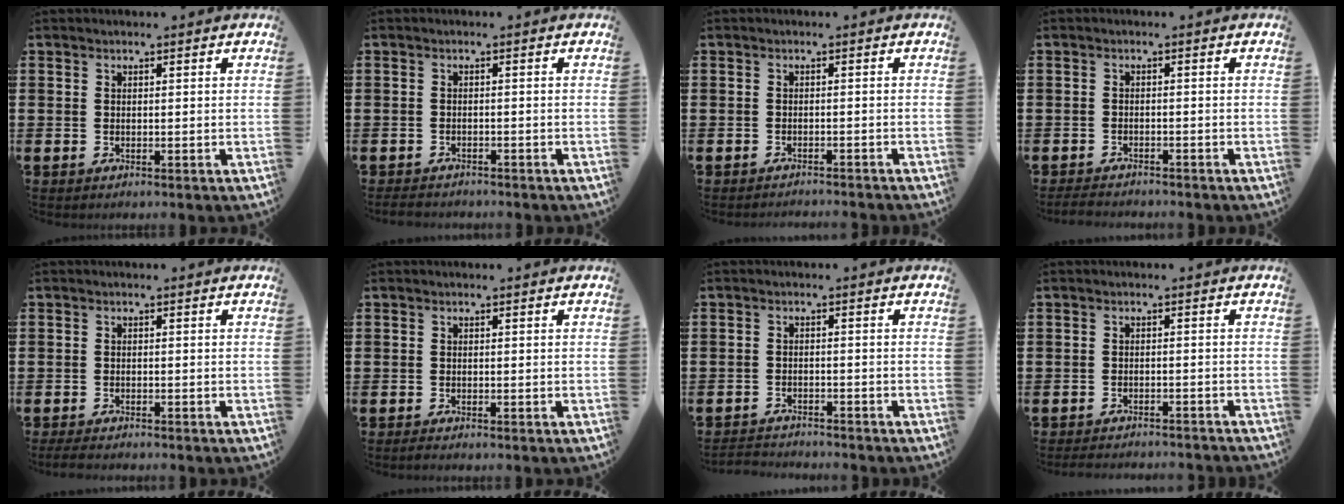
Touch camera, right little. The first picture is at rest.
{"total": 1.3, "force": [-1.2, 0.2, 0.2], "torque": [-0.006, 0.002, -0.026]}
{"total": 0.5, "force": [-0.5, -0.1, 0.0], "torque": [-0.001, 0.003, -0.011]}
{"total": 1.6, "force": [-1.6, 0.1, 0.2], "torque": [-0.007, 0.003, -0.034]}
{"total": 1.1, "force": [-1.0, 0.1, 0.6], "torque": [-0.011, 0.000, -0.020]}
{"total": 0.5, "force": [-0.4, 0.0, 0.3], "torque": [-0.006, -0.002, -0.009]}
{"total": 2.0, "force": [-2.0, 0.0, -0.2], "torque": [-0.002, 0.002, -0.045]}
{"total": 1.7, "force": [-1.7, -0.1, 0.2], "torque": [-0.004, 0.002, -0.035]}